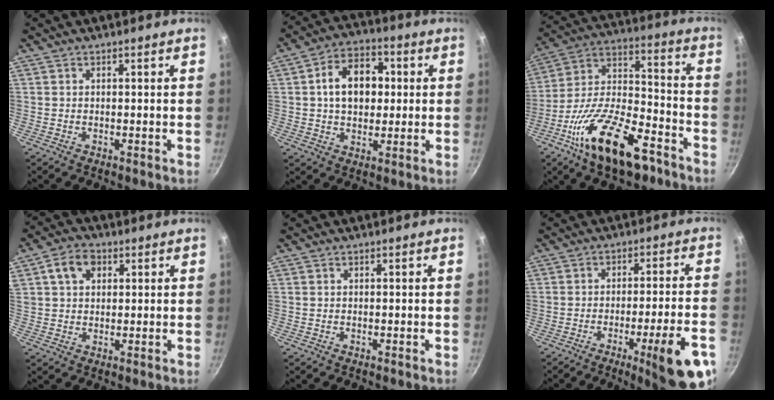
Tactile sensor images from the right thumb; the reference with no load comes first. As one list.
[{"total": 12.2, "force": [1.6, 8.7, 8.4], "torque": [-0.099, 0.017, 0.015]}, {"total": 21.7, "force": [-12.0, 9.5, 15.5], "torque": [-0.251, 0.068, -0.214]}, {"total": 6.6, "force": [2.4, 4.8, 3.9], "torque": [-0.053, 0.005, 0.036]}, {"total": 0.0}, {"total": 15.6, "force": [-7.2, 2.2, 13.6], "torque": [-0.168, 0.030, -0.094]}]